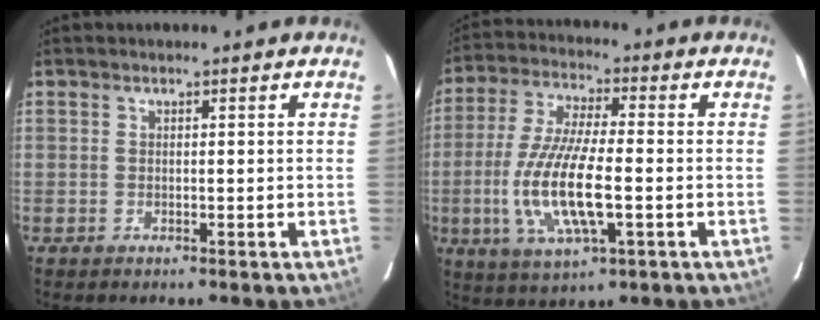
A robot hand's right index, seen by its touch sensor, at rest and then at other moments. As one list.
[{"total": 14.4, "force": [-3.1, 4.0, 13.5], "torque": [-0.281, -0.012, -0.057]}]